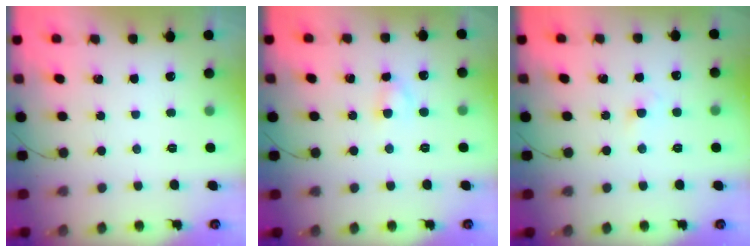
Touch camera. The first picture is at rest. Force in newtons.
{"total": 2.9, "press": 2.7, "slide": 1.2}
{"total": 1.8, "press": 1.6, "slide": 0.7}